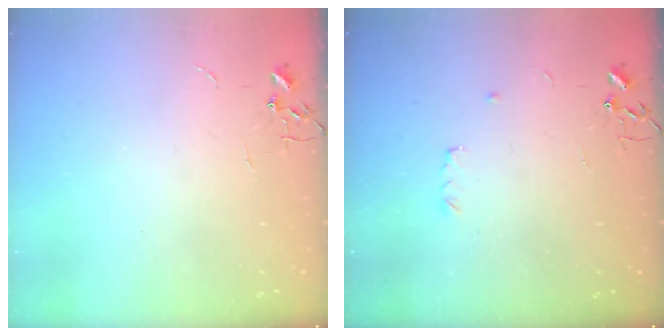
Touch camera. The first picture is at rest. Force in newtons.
{"total": 3.6, "press": 3.6, "slide": 0.6}